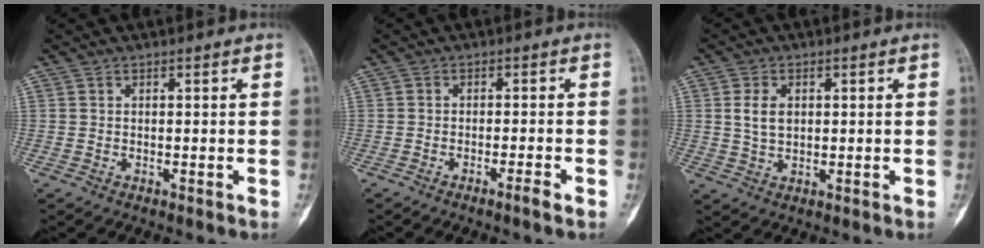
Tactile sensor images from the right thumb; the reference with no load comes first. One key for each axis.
{"total": 2.2, "fx": -1.5, "fy": -0.2, "fz": 1.6, "tx": -0.032, "ty": 0.005, "tz": -0.030}
{"total": 4.4, "fx": 1.0, "fy": 2.9, "fz": 3.2, "tx": -0.053, "ty": -0.003, "tz": 0.022}